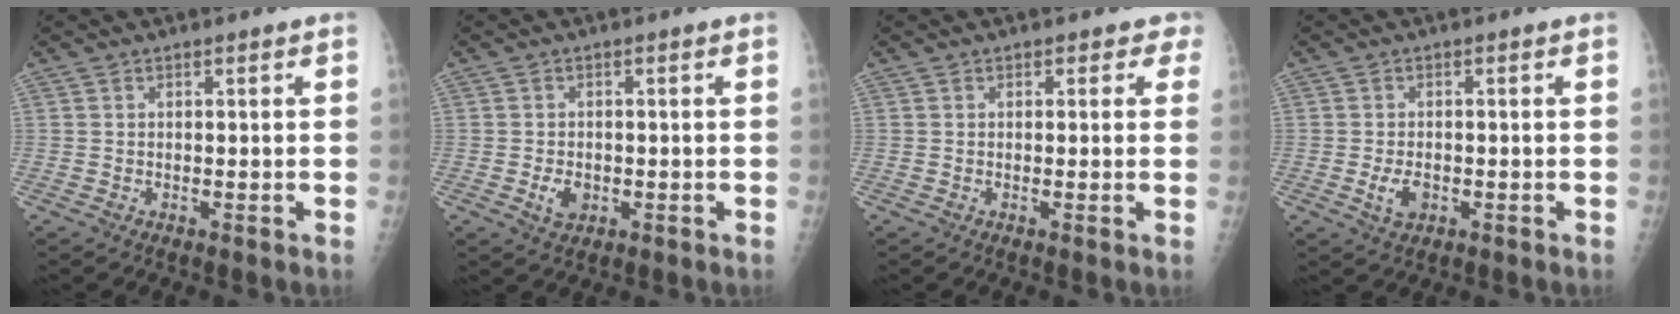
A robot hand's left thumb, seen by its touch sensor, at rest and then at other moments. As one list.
[{"total": 3.2, "force": [-0.8, 2.4, 2.1], "torque": [-0.030, 0.001, -0.008]}, {"total": 2.0, "force": [1.2, 1.5, 0.7], "torque": [0.023, 0.000, 0.004]}, {"total": 3.4, "force": [-0.9, 2.2, 2.5], "torque": [-0.044, -0.001, -0.011]}]